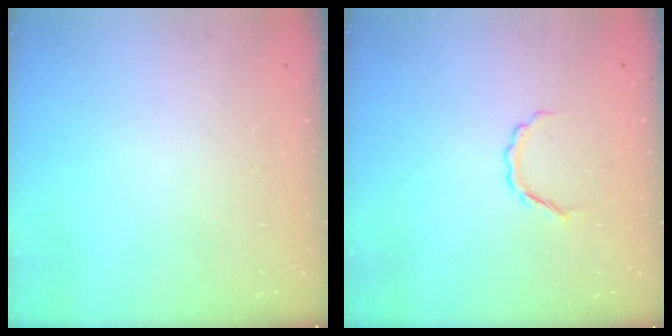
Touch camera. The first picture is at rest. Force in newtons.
{"total": 4.6, "press": 4.5, "slide": 0.7}